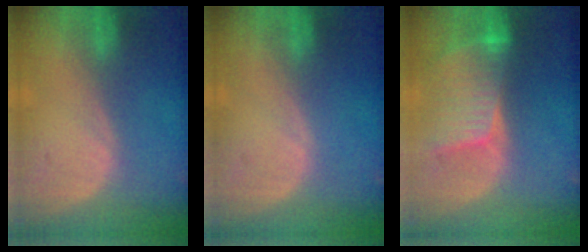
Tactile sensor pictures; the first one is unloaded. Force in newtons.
{"total": 0.0}
{"total": 8.5, "press": 7.7, "slide": 3.6}